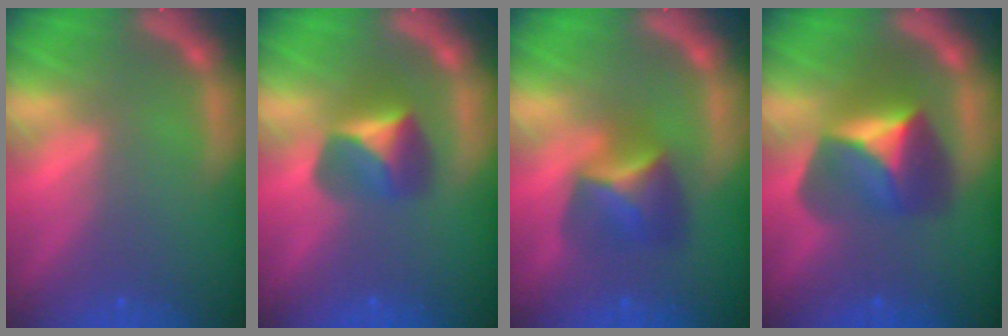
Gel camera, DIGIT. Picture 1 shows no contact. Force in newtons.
{"total": 3.9}
{"total": 4.4}
{"total": 6.4}